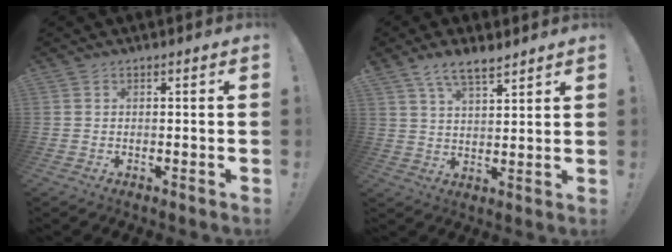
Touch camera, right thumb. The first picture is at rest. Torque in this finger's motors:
{"motor_torque": [0.01, 0.07, 0.51, 0.46, 0.00]}